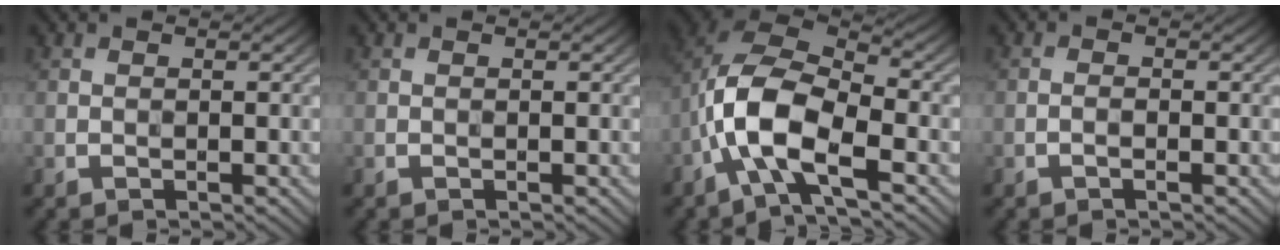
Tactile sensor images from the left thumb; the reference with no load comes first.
{"total": 0.0}
{"total": 10.5, "force": [-3.7, 4.3, 8.8], "torque": [-0.188, 0.006, -0.081]}
{"total": 0.7, "force": [-0.4, 0.0, 0.6], "torque": [-0.014, 0.006, -0.009]}